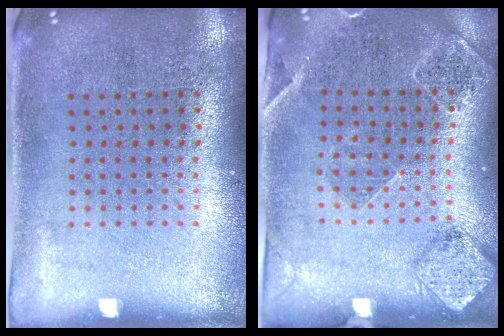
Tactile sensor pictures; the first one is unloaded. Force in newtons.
{"total": 1.6, "press": 1.6, "slide": 0.4}